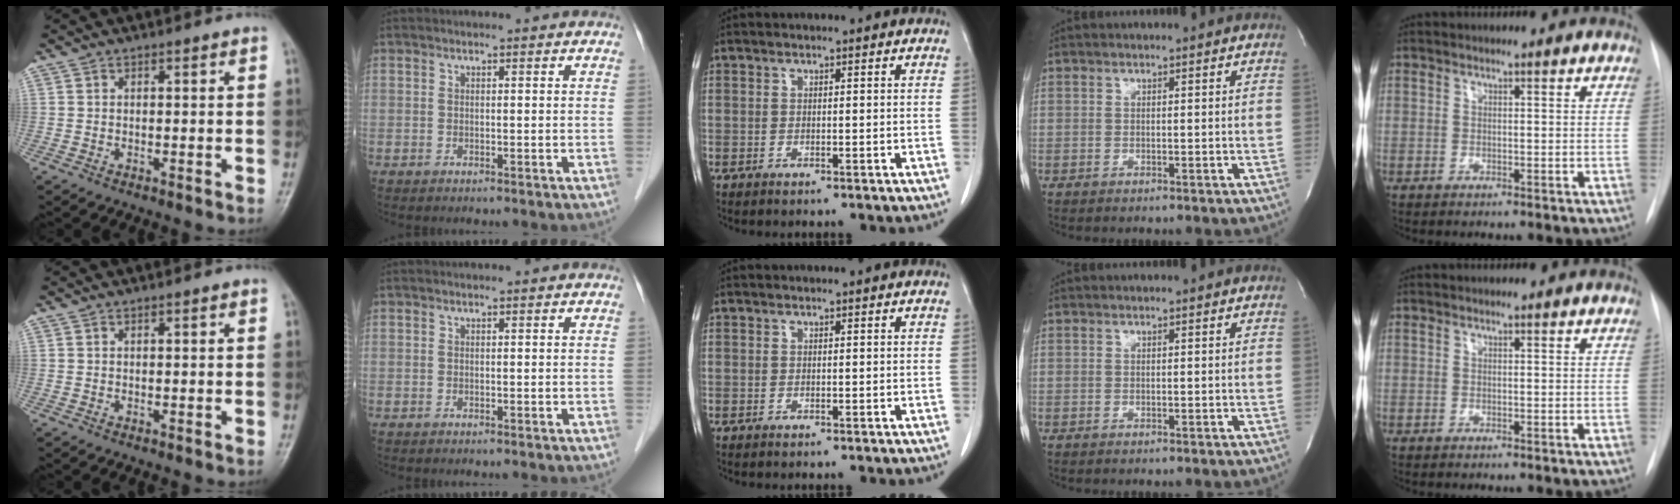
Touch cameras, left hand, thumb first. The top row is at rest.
{}